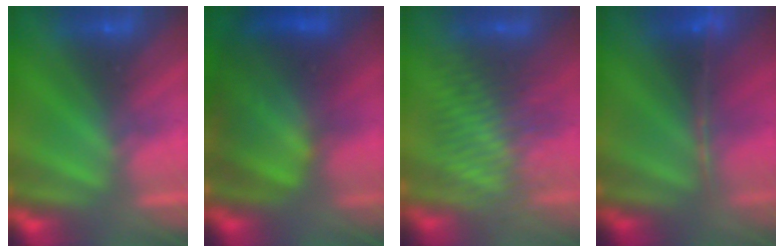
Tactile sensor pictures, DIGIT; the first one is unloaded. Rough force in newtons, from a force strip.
{"total": 7.6}
{"total": 3.8}
{"total": 1.2}